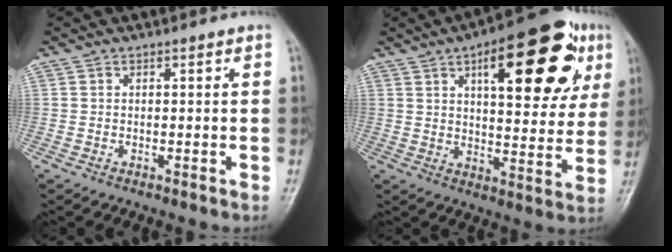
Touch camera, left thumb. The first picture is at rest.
{"total": 23.8, "force": [9.7, 9.7, 19.5], "torque": [-0.229, -0.004, 0.131]}